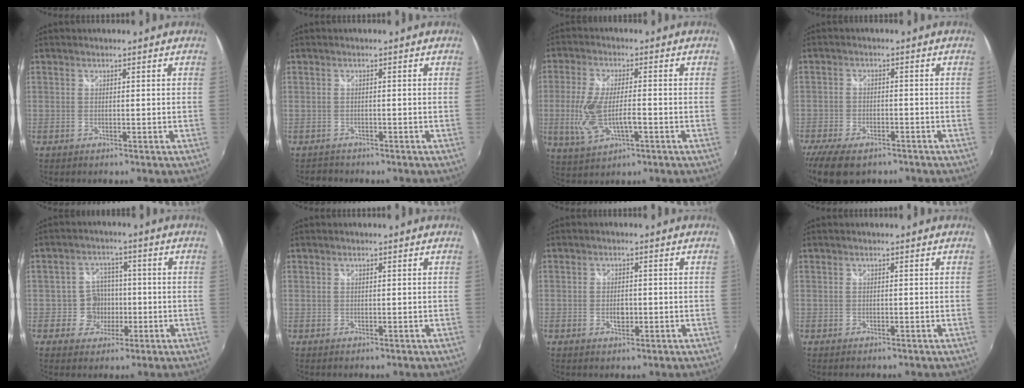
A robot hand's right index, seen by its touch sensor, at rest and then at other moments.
{"total": 1.8, "force": [-1.6, 0.8, -0.1], "torque": [-0.003, -0.002, -0.026]}
{"total": 10.4, "force": [-2.3, 4.1, 9.3], "torque": [-0.196, -0.012, -0.039]}
{"total": 10.7, "force": [-7.9, 4.8, 5.4], "torque": [-0.140, -0.028, -0.137]}
{"total": 5.5, "force": [-1.4, 5.3, 0.7], "torque": [-0.010, 0.014, -0.021]}
{"total": 0.0}
{"total": 2.5, "force": [-0.5, 1.6, 1.8], "torque": [-0.030, -0.001, -0.010]}
{"total": 0.0}